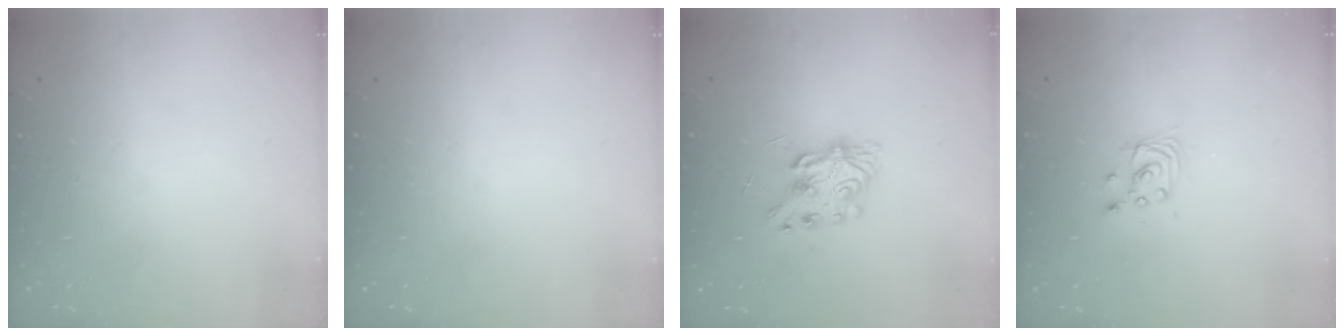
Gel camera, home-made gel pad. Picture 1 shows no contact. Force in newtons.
{"total": 0.0}
{"total": 7.8, "press": 7.8, "slide": 0.1}
{"total": 2.7, "press": 2.7, "slide": 0.2}